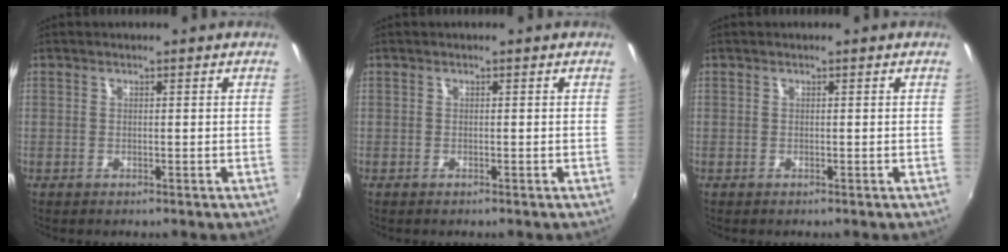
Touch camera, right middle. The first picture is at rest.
{"total": 0.0}
{"total": 0.0}